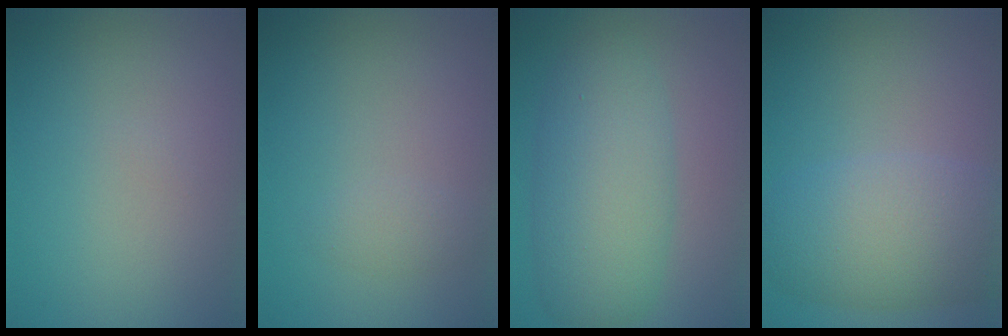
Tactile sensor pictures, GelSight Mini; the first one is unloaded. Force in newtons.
{"total": 1.0, "press": 1.0, "slide": 0.1}
{"total": 7.0, "press": 7.0, "slide": 0.1}
{"total": 6.9, "press": 6.9, "slide": 0.1}